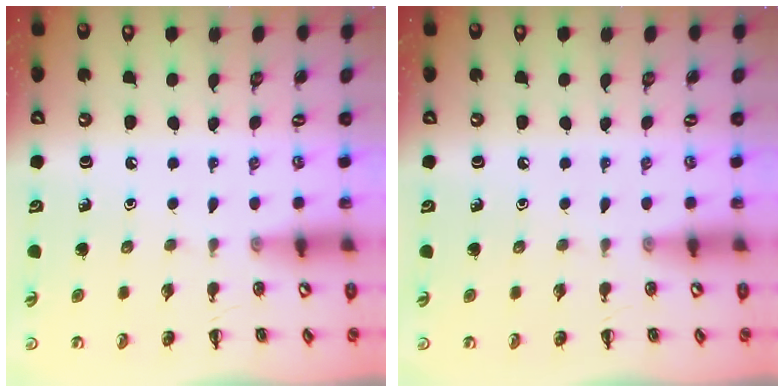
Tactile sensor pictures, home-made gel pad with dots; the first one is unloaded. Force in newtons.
{"total": 0.0}